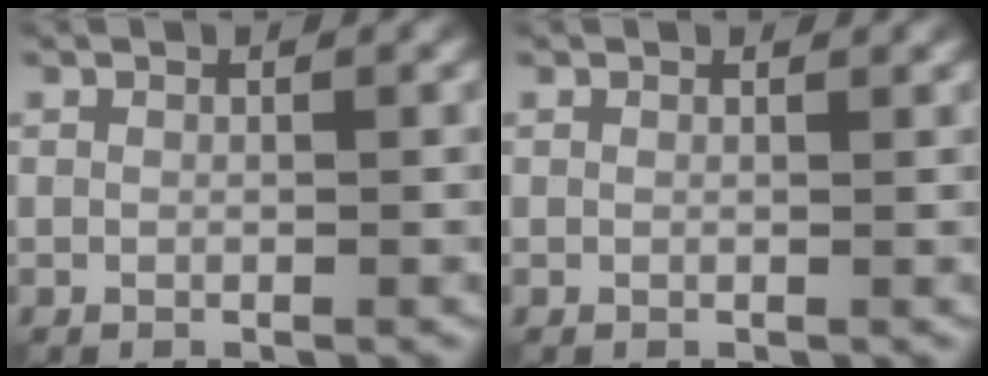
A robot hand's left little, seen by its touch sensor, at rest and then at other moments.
{"total": 0.8, "force": [0.8, 0.1, 0.2], "torque": [-0.005, -0.002, 0.007]}